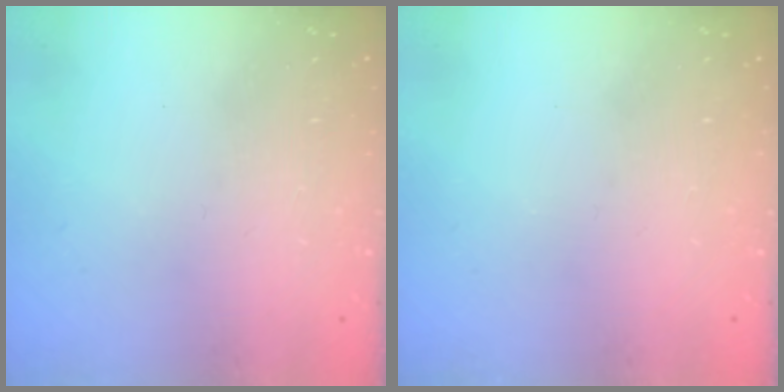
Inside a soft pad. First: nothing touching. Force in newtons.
{"total": 0.0}